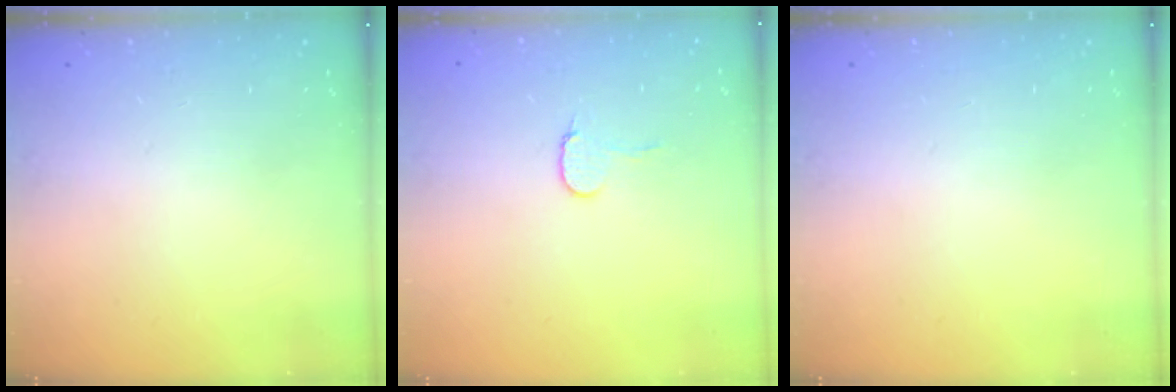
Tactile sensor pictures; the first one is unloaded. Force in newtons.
{"total": 5.9, "press": 5.9, "slide": 0.5}
{"total": 0.0}